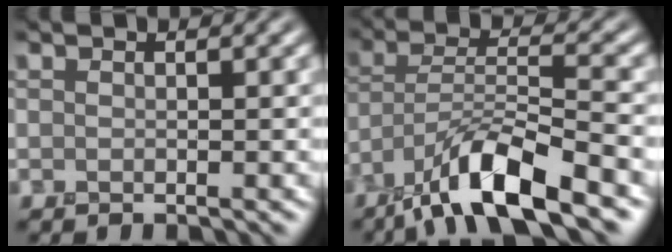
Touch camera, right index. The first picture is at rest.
{"total": 9.3, "force": [-6.2, 2.1, 6.5], "torque": [-0.114, 0.003, -0.121]}